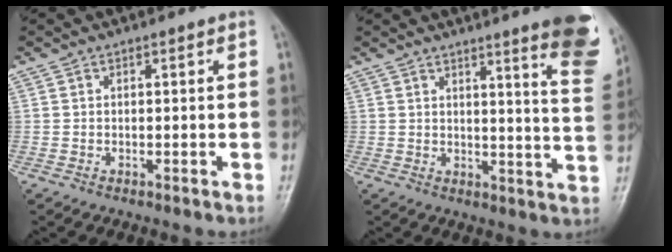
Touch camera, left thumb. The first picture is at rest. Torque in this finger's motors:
{"motor_torque": [2.04, 0.93, 1.48, -1.16, 0.14]}